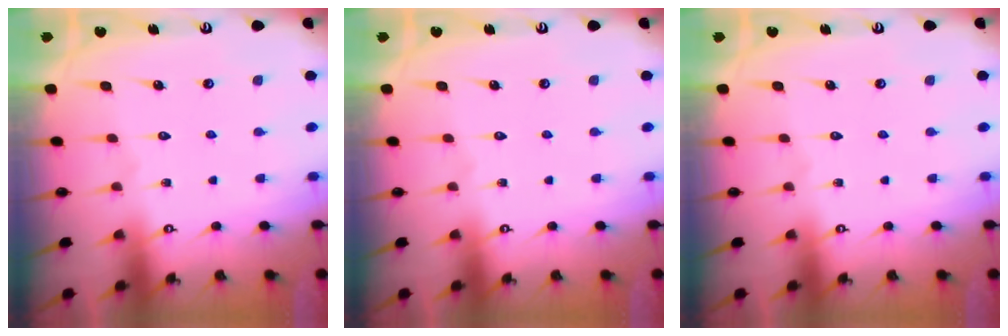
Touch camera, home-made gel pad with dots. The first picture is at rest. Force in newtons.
{"total": 0.0}
{"total": 0.0}